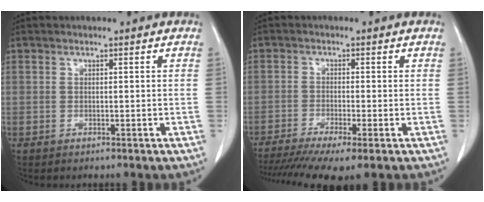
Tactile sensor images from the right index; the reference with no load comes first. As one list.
[{"total": 10.0, "force": [-7.0, 1.2, 7.0], "torque": [-0.116, -0.013, -0.118]}]